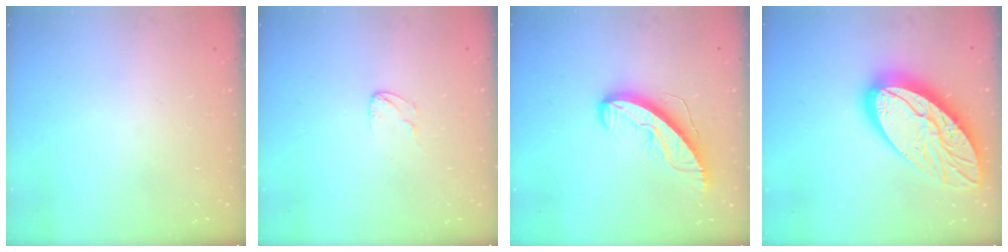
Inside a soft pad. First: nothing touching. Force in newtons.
{"total": 2.5, "press": 2.5, "slide": 0.2}
{"total": 10.5, "press": 10.4, "slide": 1.0}
{"total": 22.3, "press": 22.2, "slide": 2.0}